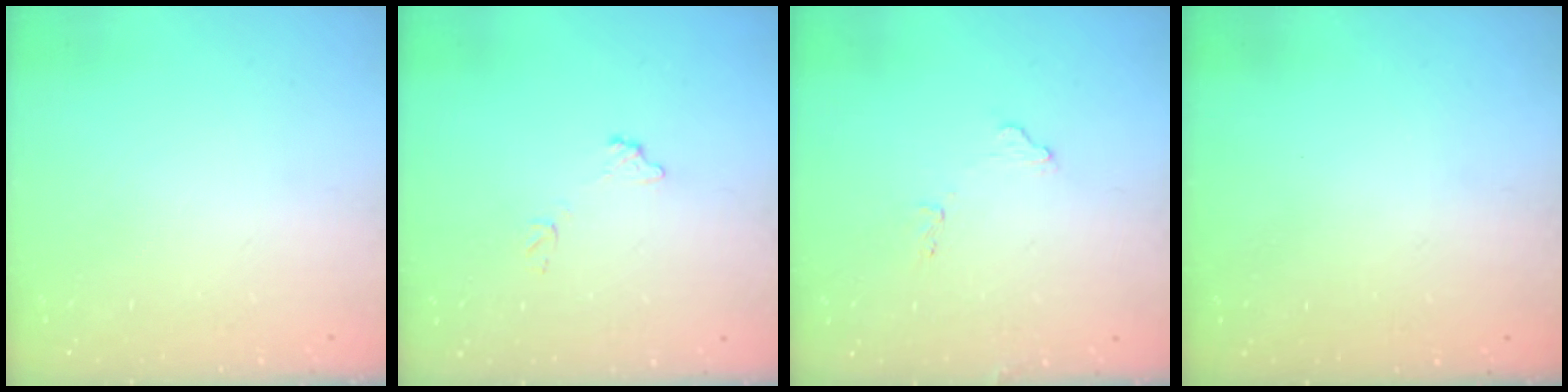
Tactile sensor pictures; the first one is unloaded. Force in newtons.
{"total": 6.8, "press": 6.8, "slide": 0.4}
{"total": 7.5, "press": 7.5, "slide": 0.3}
{"total": 3.0, "press": 3.0, "slide": 0.1}